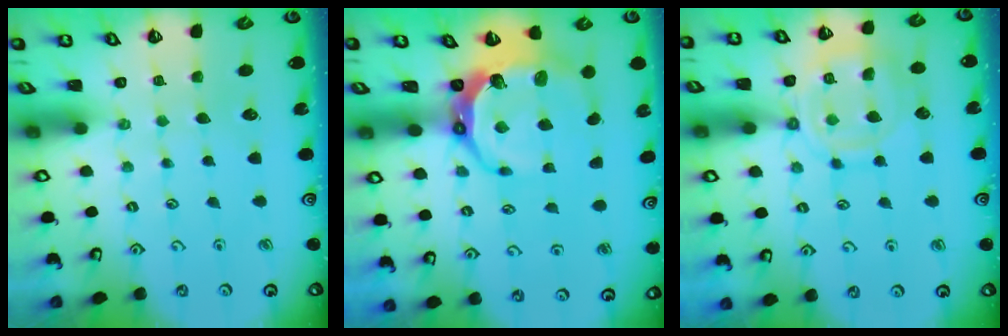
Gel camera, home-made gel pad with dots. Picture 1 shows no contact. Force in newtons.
{"total": 10.8, "press": 9.5, "slide": 5.2}
{"total": 11.9, "press": 11.9, "slide": 0.7}